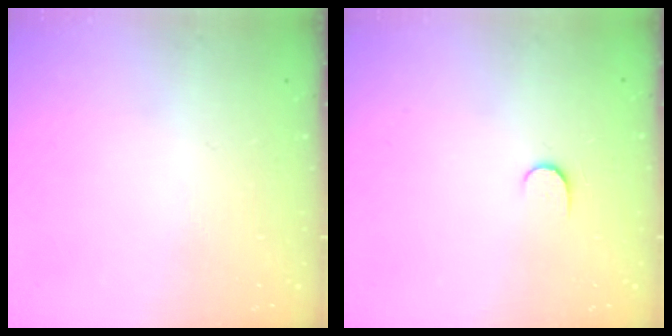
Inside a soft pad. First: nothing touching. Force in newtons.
{"total": 3.9, "press": 3.9, "slide": 0.4}